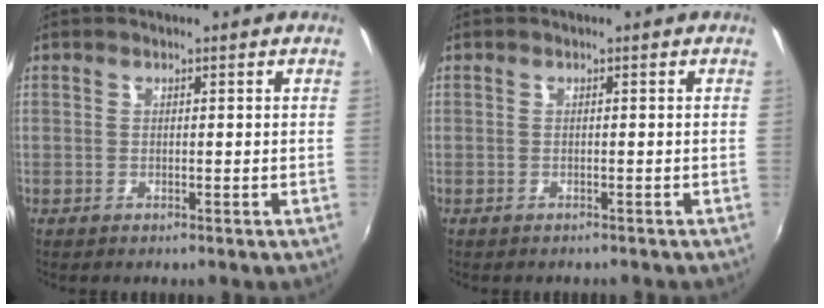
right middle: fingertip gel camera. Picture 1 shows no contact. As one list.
[{"total": 0.8, "force": [-0.8, 0.2, 0.2], "torque": [-0.008, -0.001, -0.009]}]